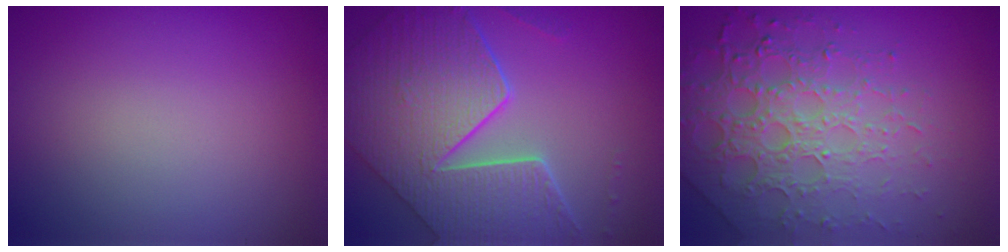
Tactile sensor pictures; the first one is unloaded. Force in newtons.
{"total": 9.6, "press": 7.0, "slide": 6.4}
{"total": 7.2, "press": 5.2, "slide": 5.0}